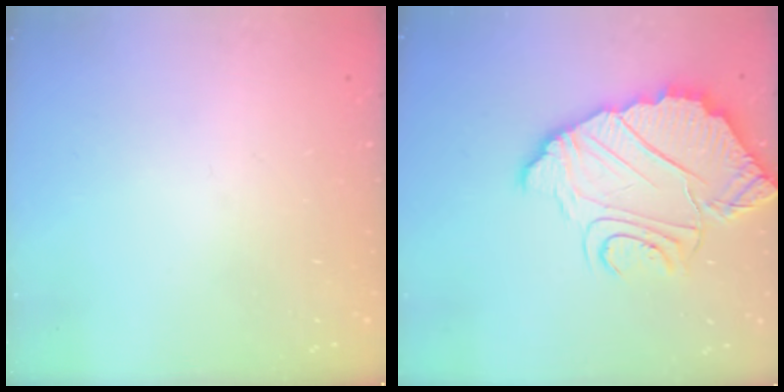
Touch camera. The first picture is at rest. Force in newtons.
{"total": 11.4, "press": 11.4, "slide": 1.0}